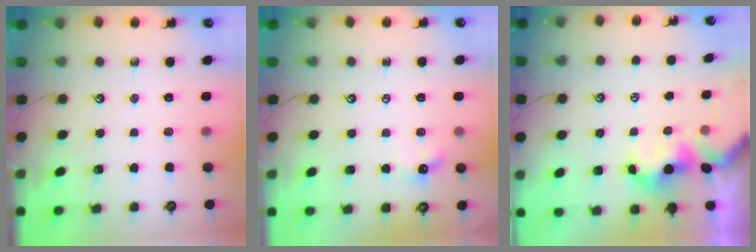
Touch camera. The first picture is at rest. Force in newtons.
{"total": 2.8, "press": 2.7, "slide": 0.6}
{"total": 1.7, "press": 1.5, "slide": 0.7}